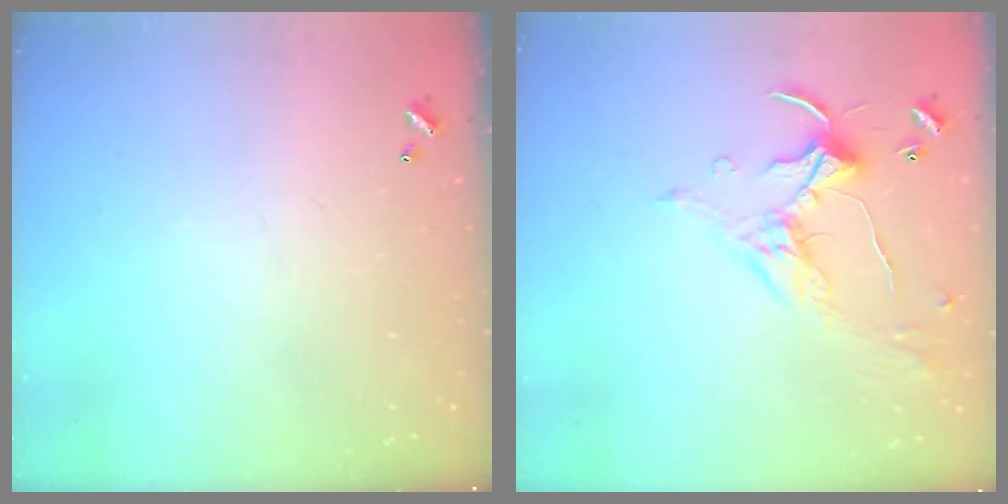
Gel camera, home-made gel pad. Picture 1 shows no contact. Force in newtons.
{"total": 1.7, "press": 1.5, "slide": 0.9}